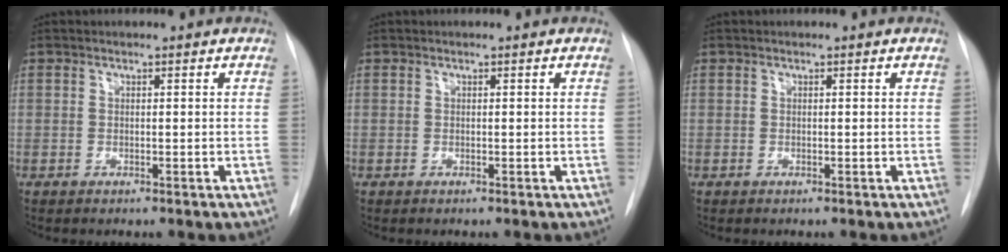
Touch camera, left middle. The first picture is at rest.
{"total": 0.0}
{"total": 0.0}